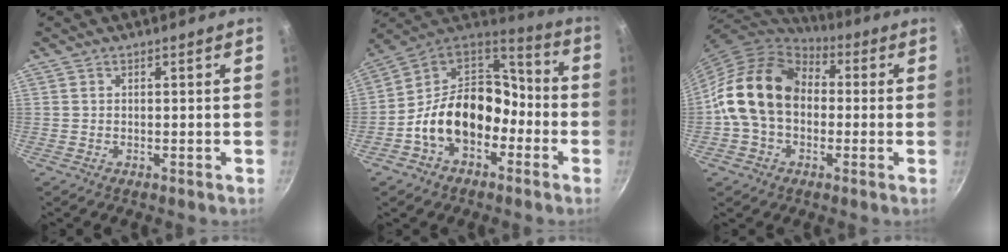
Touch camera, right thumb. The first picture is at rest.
{"total": 17.9, "force": [-5.3, 12.8, 11.4], "torque": [-0.150, 0.071, -0.104]}
{"total": 17.3, "force": [0.2, 12.8, 11.5], "torque": [-0.179, 0.040, -0.009]}